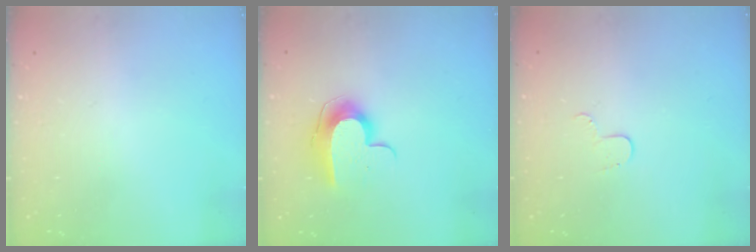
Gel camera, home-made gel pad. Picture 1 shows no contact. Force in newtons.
{"total": 10.1, "press": 10.0, "slide": 1.0}
{"total": 4.2, "press": 4.2, "slide": 0.4}